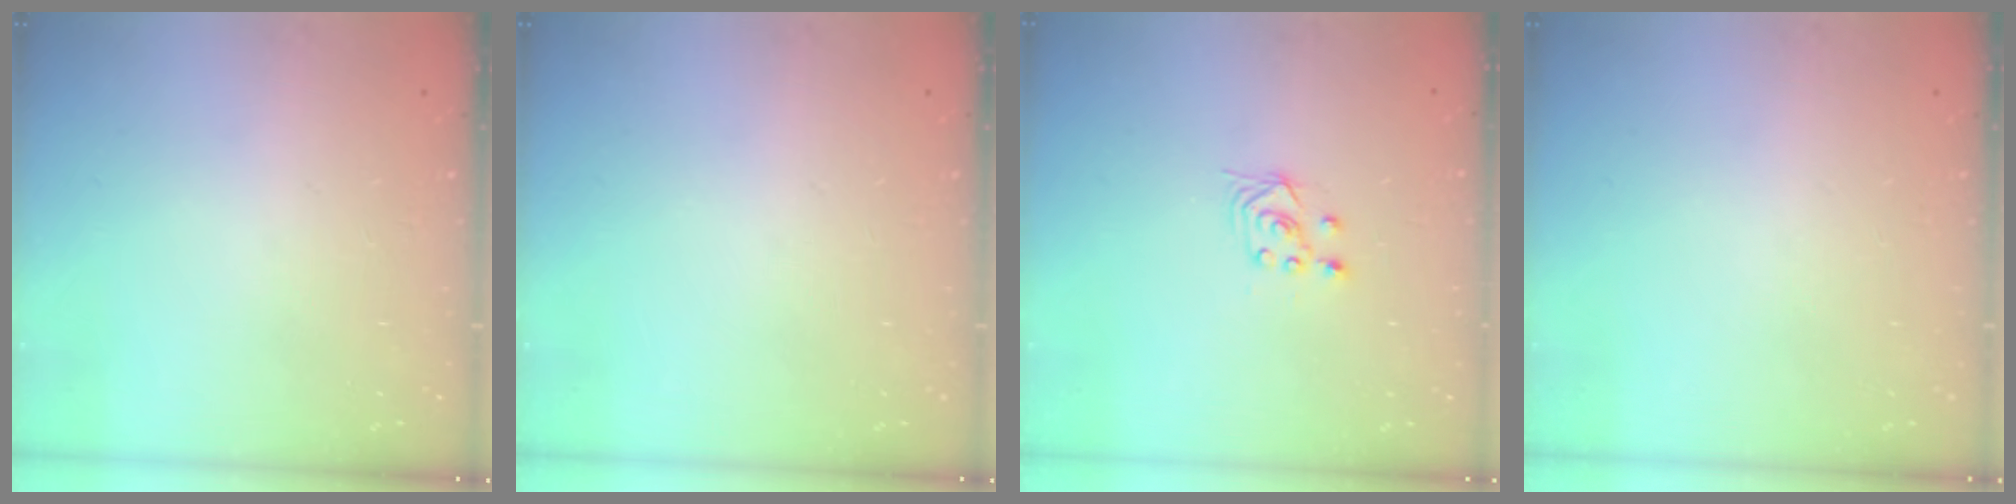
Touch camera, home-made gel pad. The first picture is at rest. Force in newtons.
{"total": 0.0}
{"total": 2.8, "press": 2.4, "slide": 1.4}
{"total": 0.0}